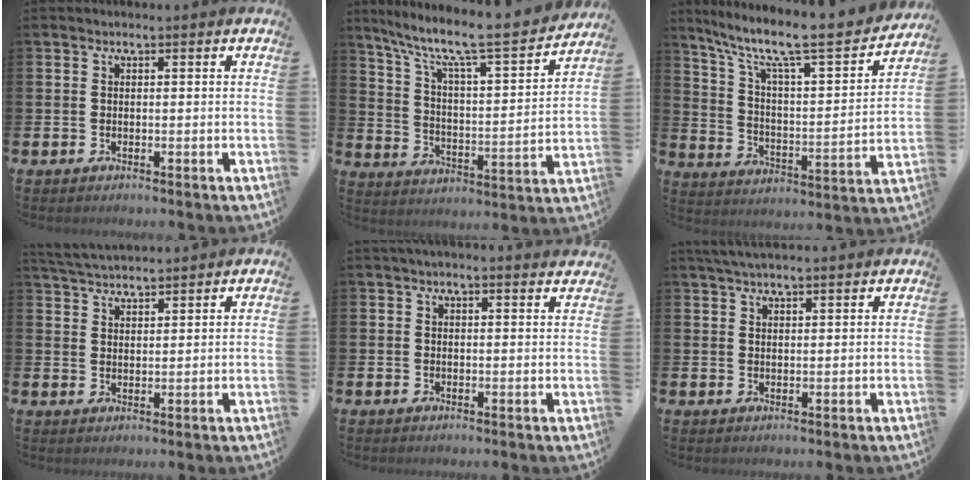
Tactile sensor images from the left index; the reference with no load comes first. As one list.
[{"total": 8.3, "force": [7.1, 0.8, 4.2], "torque": [-0.105, -0.059, 0.111]}, {"total": 9.4, "force": [7.7, 1.5, 5.2], "torque": [-0.117, -0.064, 0.120]}, {"total": 3.9, "force": [3.8, 0.4, 0.4], "torque": [-0.023, -0.016, 0.071]}, {"total": 1.8, "force": [1.7, -0.1, 0.4], "torque": [-0.005, -0.008, 0.030]}, {"total": 3.4, "force": [3.2, 0.3, 1.2], "torque": [-0.026, -0.006, 0.058]}]